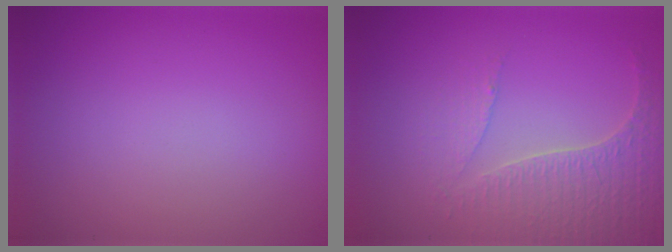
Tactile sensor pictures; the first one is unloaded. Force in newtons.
{"total": 3.4, "press": 3.4, "slide": 0.5}